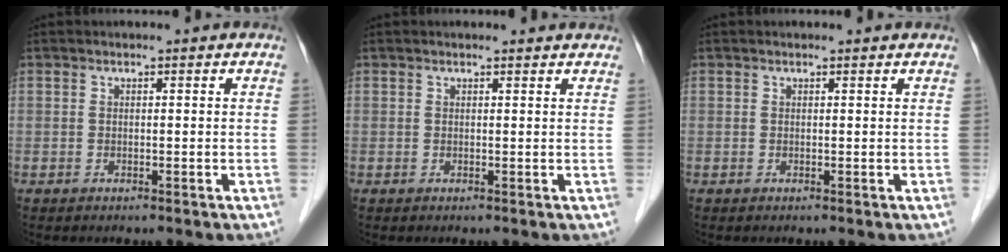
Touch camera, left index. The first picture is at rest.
{"total": 2.8, "force": [2.7, 0.4, 0.5], "torque": [-0.012, 0.008, 0.022]}
{"total": 1.1, "force": [1.0, 0.2, 0.1], "torque": [-0.014, 0.008, 0.010]}